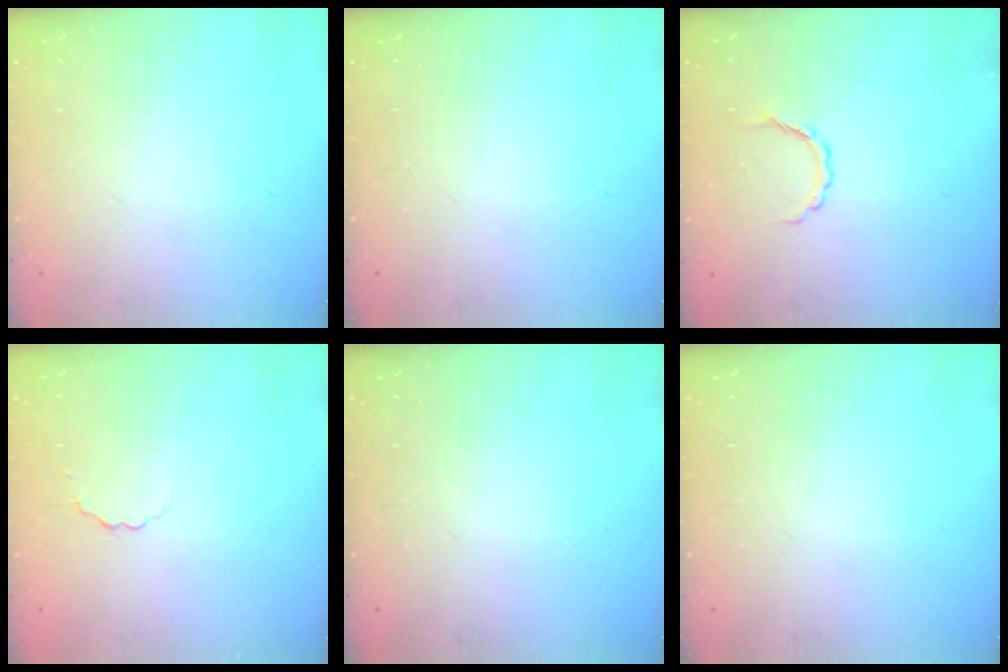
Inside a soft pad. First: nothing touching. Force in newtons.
{"total": 0.0}
{"total": 3.7, "press": 3.6, "slide": 0.9}
{"total": 1.9, "press": 1.7, "slide": 0.8}
{"total": 0.0}
{"total": 0.0}